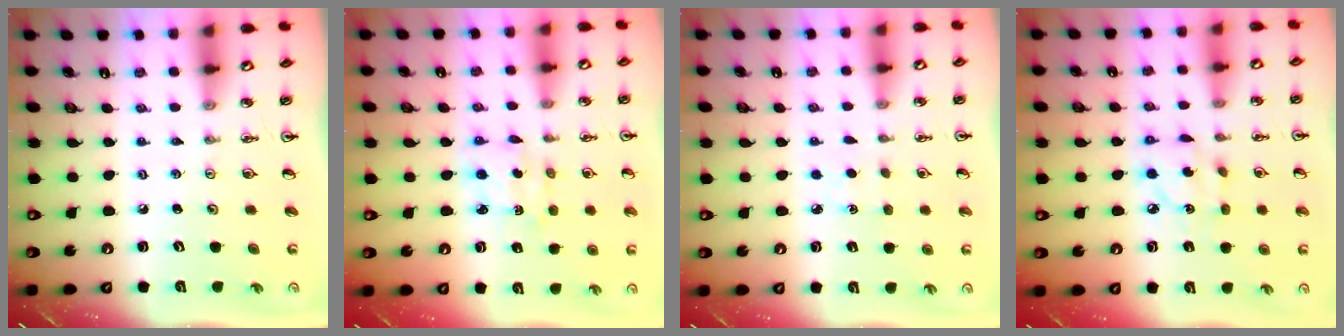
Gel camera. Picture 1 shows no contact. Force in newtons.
{"total": 2.5, "press": 2.5, "slide": 0.3}
{"total": 1.4, "press": 1.4, "slide": 0.2}
{"total": 7.5, "press": 7.5, "slide": 0.2}